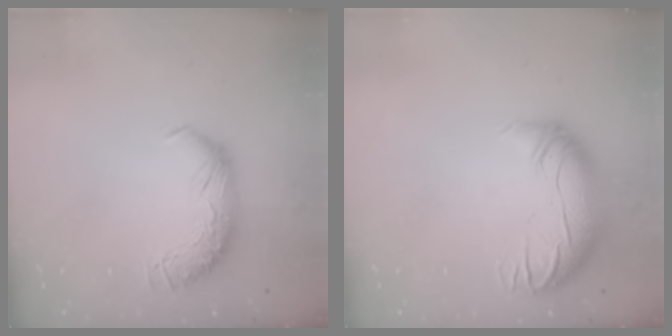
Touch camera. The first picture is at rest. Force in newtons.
{"total": 3.0, "press": 0.5, "slide": 2.9}